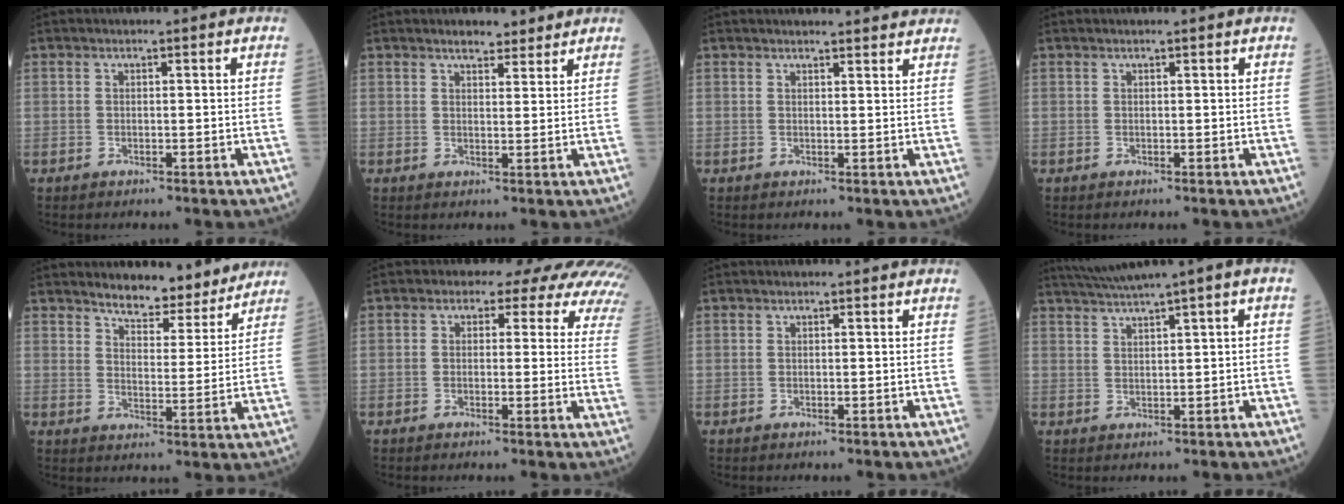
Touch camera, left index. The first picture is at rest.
{"total": 3.1, "force": [2.7, 1.2, 1.0], "torque": [-0.018, 0.006, 0.040]}
{"total": 6.9, "force": [6.6, 0.9, 1.6], "torque": [-0.010, 0.011, 0.061]}
{"total": 0.0}
{"total": 8.1, "force": [7.6, 2.1, 2.0], "torque": [-0.027, -0.004, 0.106]}
{"total": 12.4, "force": [10.2, 5.1, 4.9], "torque": [-0.040, 0.021, 0.088]}
{"total": 0.0}
{"total": 6.0, "force": [3.8, -0.7, 4.6], "torque": [-0.083, 0.025, 0.068]}